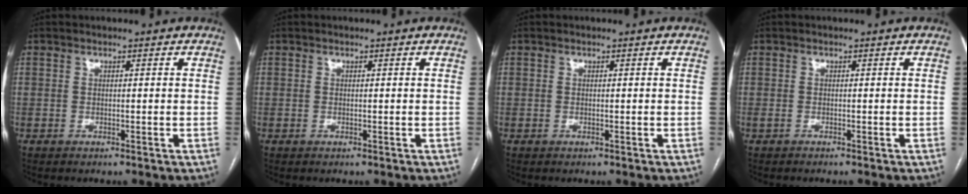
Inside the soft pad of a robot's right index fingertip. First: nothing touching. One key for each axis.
{"total": 0.0}
{"total": 0.0}
{"total": 1.0, "fx": -0.8, "fy": 0.0, "fz": 0.6, "tx": -0.005, "ty": -0.001, "tz": -0.006}